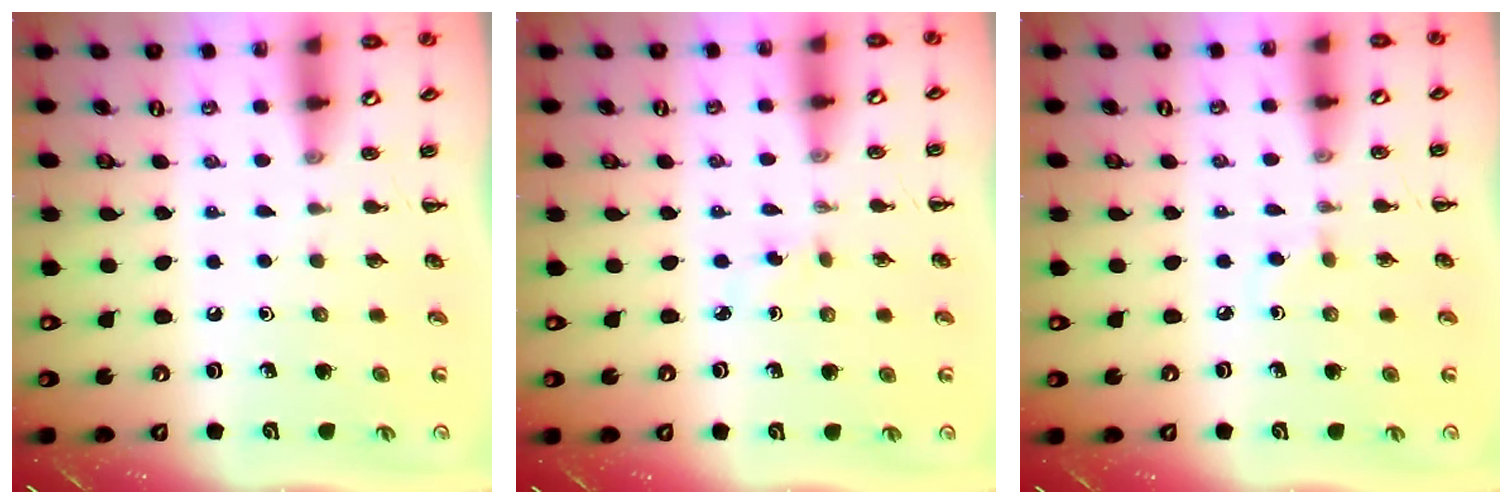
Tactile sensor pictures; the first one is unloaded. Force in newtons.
{"total": 2.3, "press": 2.1, "slide": 0.9}
{"total": 2.0, "press": 1.8, "slide": 0.9}